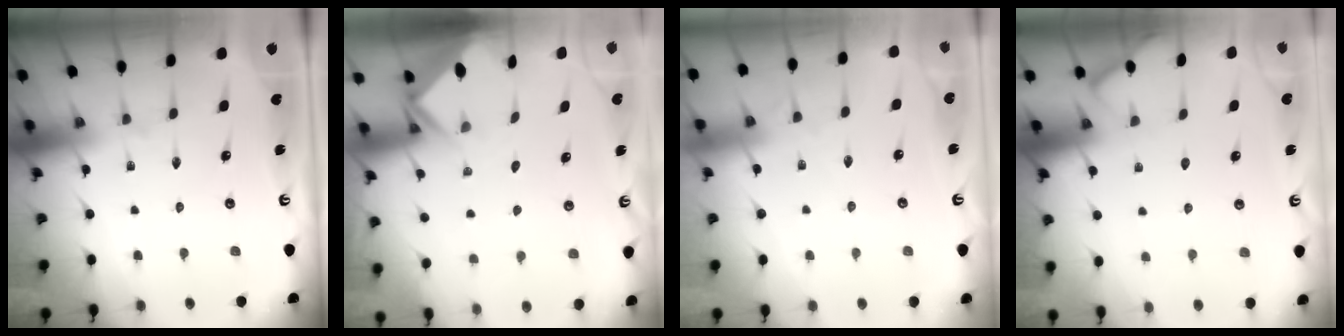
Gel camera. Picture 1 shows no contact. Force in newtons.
{"total": 2.6, "press": 2.6, "slide": 0.2}
{"total": 2.1, "press": 2.1, "slide": 0.4}
{"total": 2.5, "press": 2.4, "slide": 0.4}